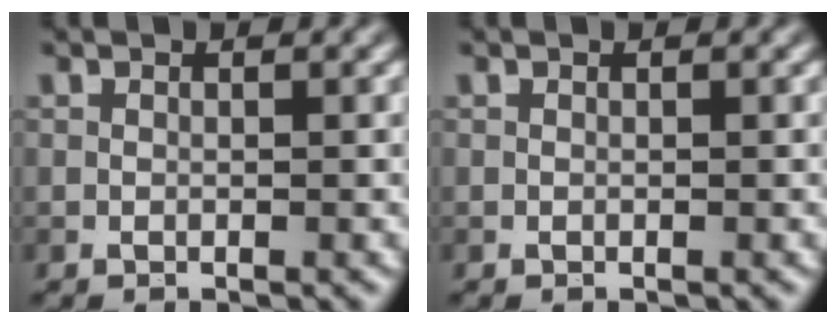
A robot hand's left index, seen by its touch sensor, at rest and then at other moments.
{"total": 0.0}